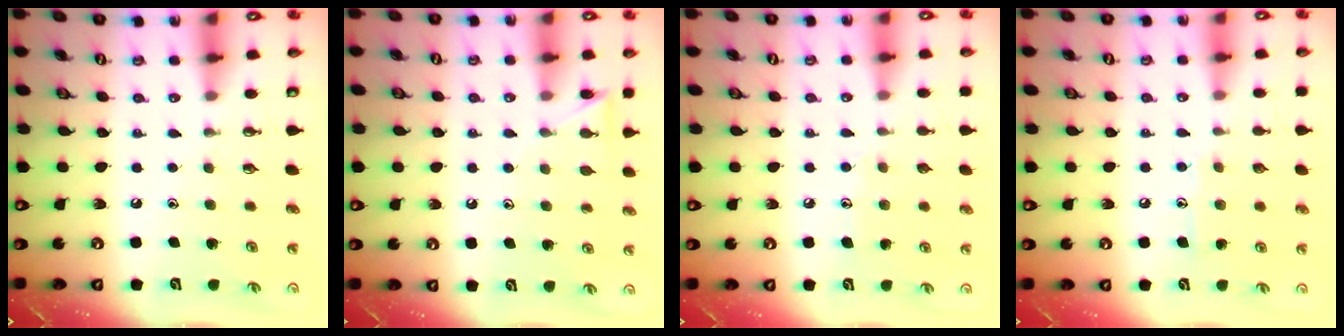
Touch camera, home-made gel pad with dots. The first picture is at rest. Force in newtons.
{"total": 7.0, "press": 7.0, "slide": 0.7}
{"total": 5.7, "press": 5.7, "slide": 0.6}
{"total": 7.0, "press": 6.9, "slide": 0.6}